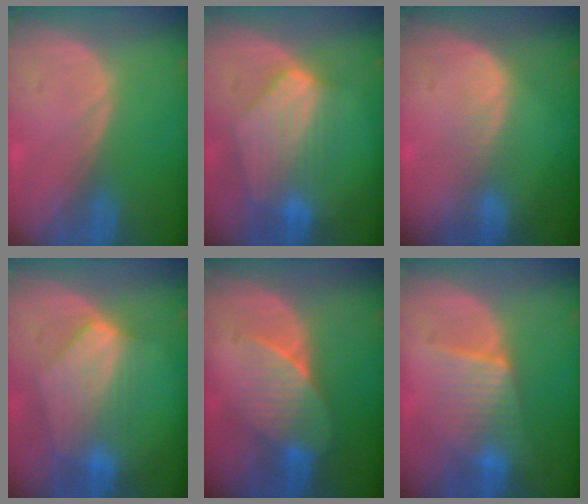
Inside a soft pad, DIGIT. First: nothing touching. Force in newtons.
{"total": 7.9, "press": 7.6, "slide": 2.2}
{"total": 2.4, "press": 2.4, "slide": 0.2}
{"total": 7.9, "press": 7.6, "slide": 2.2}
{"total": 7.2, "press": 6.6, "slide": 2.8}
{"total": 6.4, "press": 6.3, "slide": 1.0}